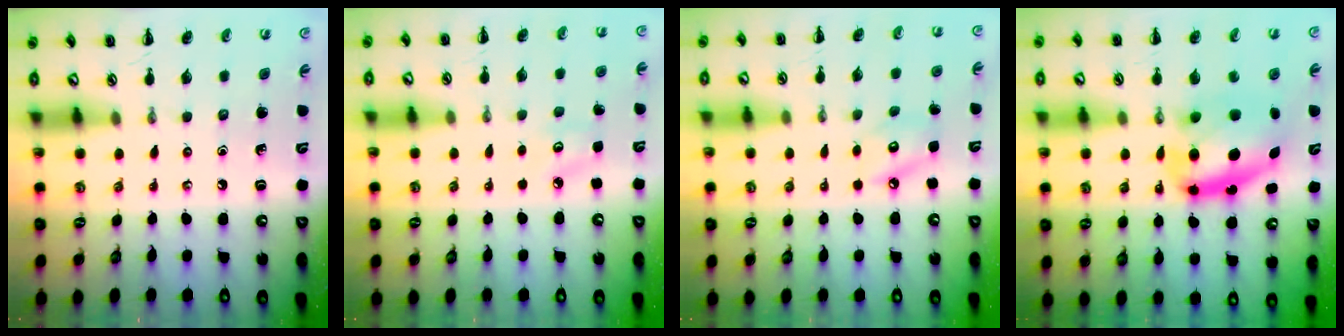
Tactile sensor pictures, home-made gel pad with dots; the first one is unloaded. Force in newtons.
{"total": 3.0, "press": 2.9, "slide": 0.8}
{"total": 5.8, "press": 5.8, "slide": 0.4}
{"total": 9.6, "press": 9.3, "slide": 2.2}